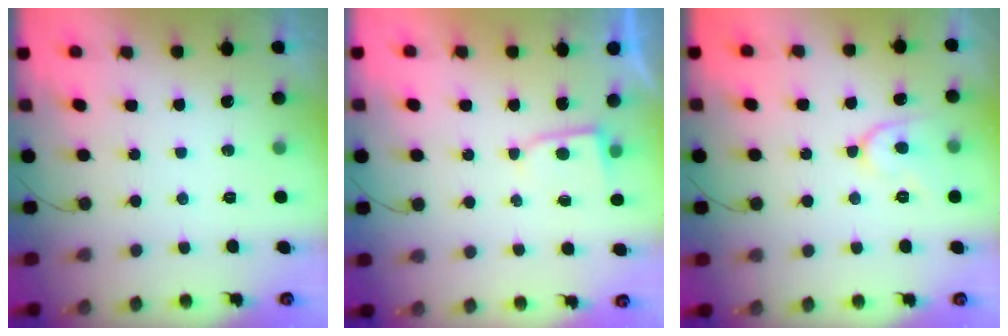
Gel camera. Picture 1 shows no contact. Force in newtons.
{"total": 3.2, "press": 3.2, "slide": 0.2}
{"total": 8.5, "press": 8.5, "slide": 0.8}